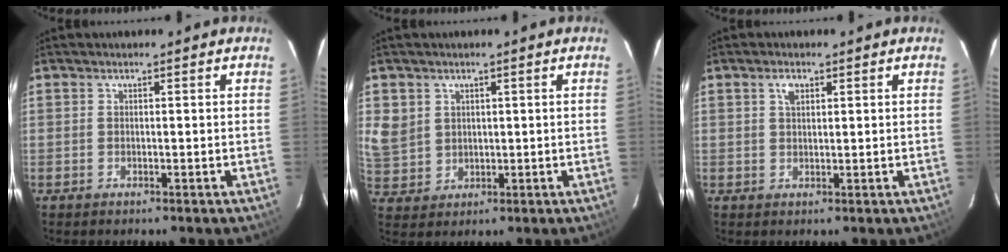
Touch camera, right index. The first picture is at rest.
{"total": 7.3, "force": [2.1, 6.6, 2.4], "torque": [-0.054, 0.007, 0.058]}
{"total": 2.2, "force": [1.0, 1.2, 1.5], "torque": [-0.028, 0.006, 0.018]}